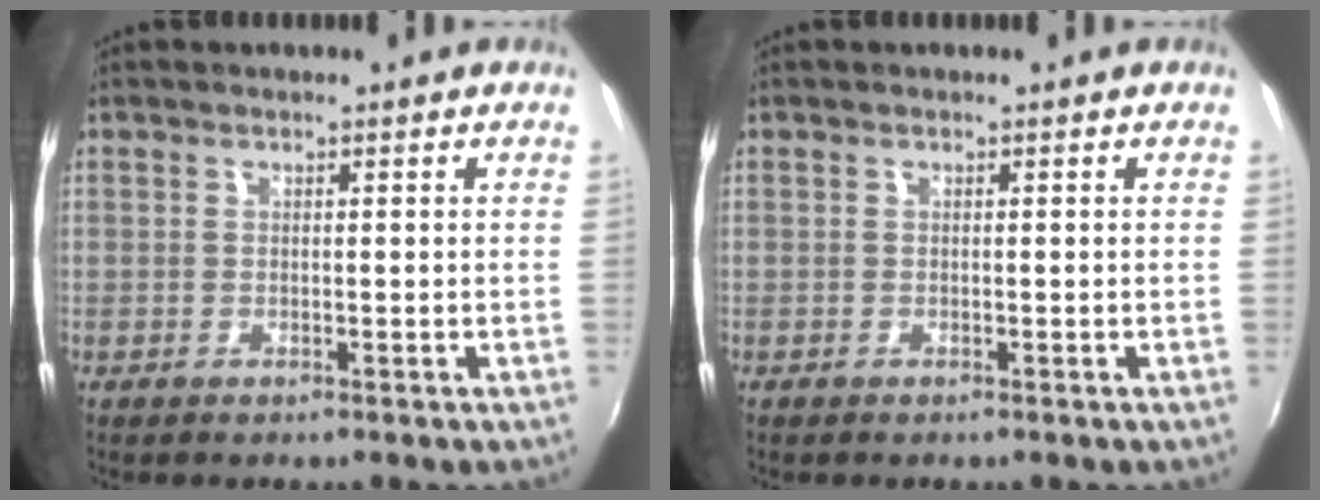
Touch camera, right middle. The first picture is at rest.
{"total": 0.0}